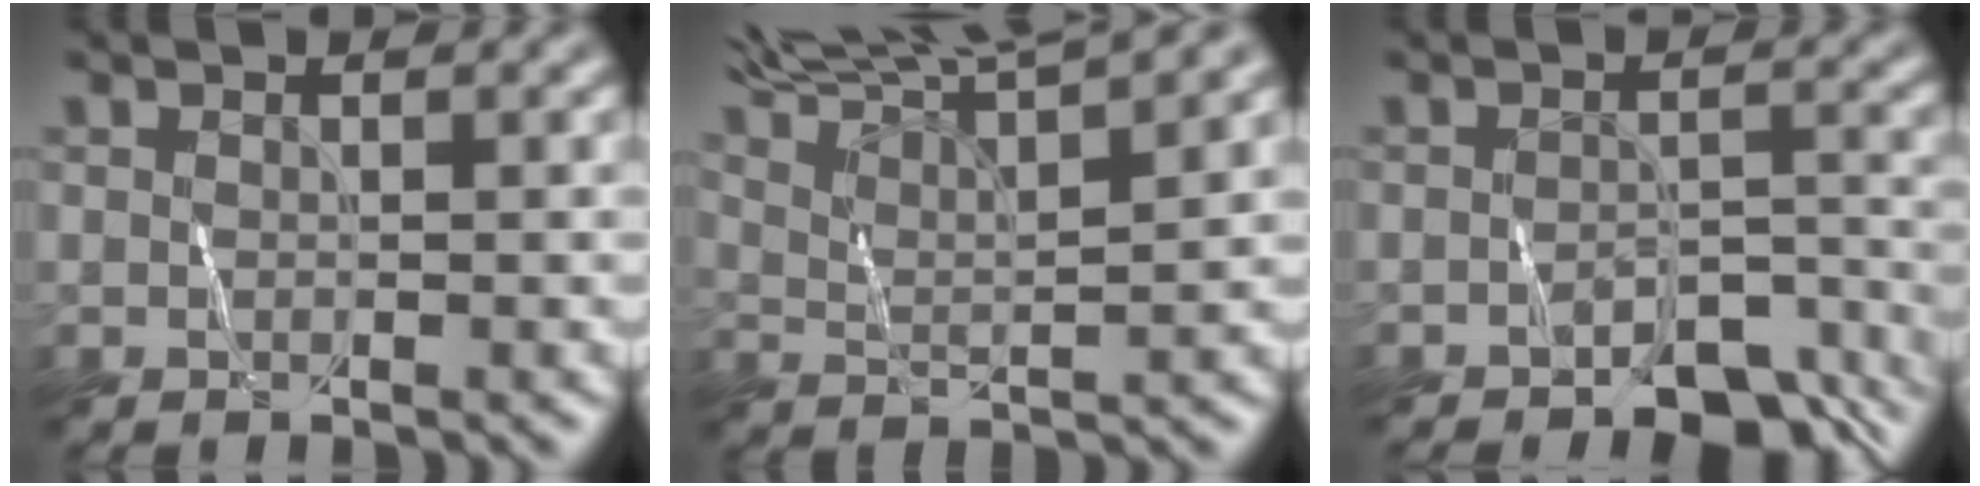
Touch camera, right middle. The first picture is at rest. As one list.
[{"total": 10.1, "force": [8.7, 1.7, 4.8], "torque": [-0.090, 0.029, 0.105]}, {"total": 4.8, "force": [-3.9, 1.8, 2.2], "torque": [-0.025, -0.004, -0.054]}]